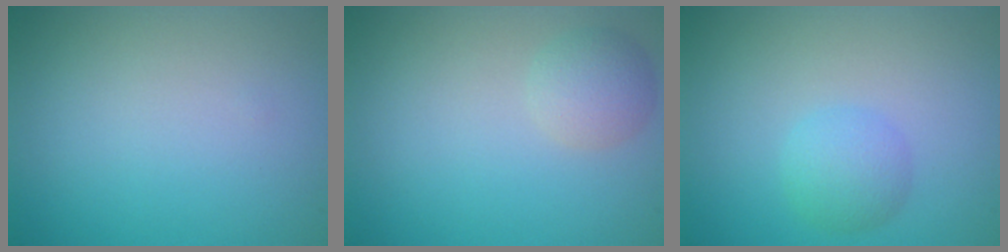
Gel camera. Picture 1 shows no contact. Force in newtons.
{"total": 2.1, "press": 2.1, "slide": 0.1}
{"total": 2.2, "press": 2.2, "slide": 0.0}